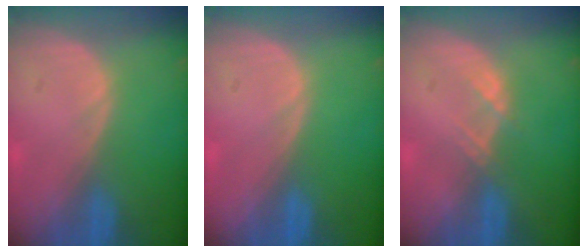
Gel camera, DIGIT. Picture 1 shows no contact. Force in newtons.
{"total": 0.0}
{"total": 1.5, "press": 1.4, "slide": 0.2}